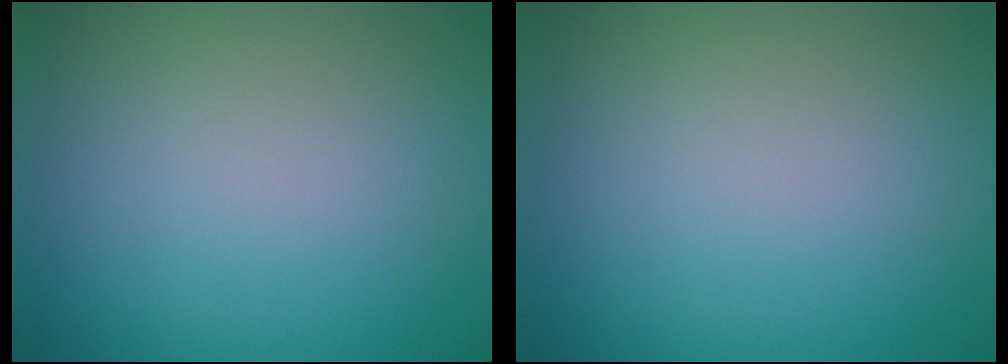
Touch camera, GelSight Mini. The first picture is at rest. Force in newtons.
{"total": 0.0}